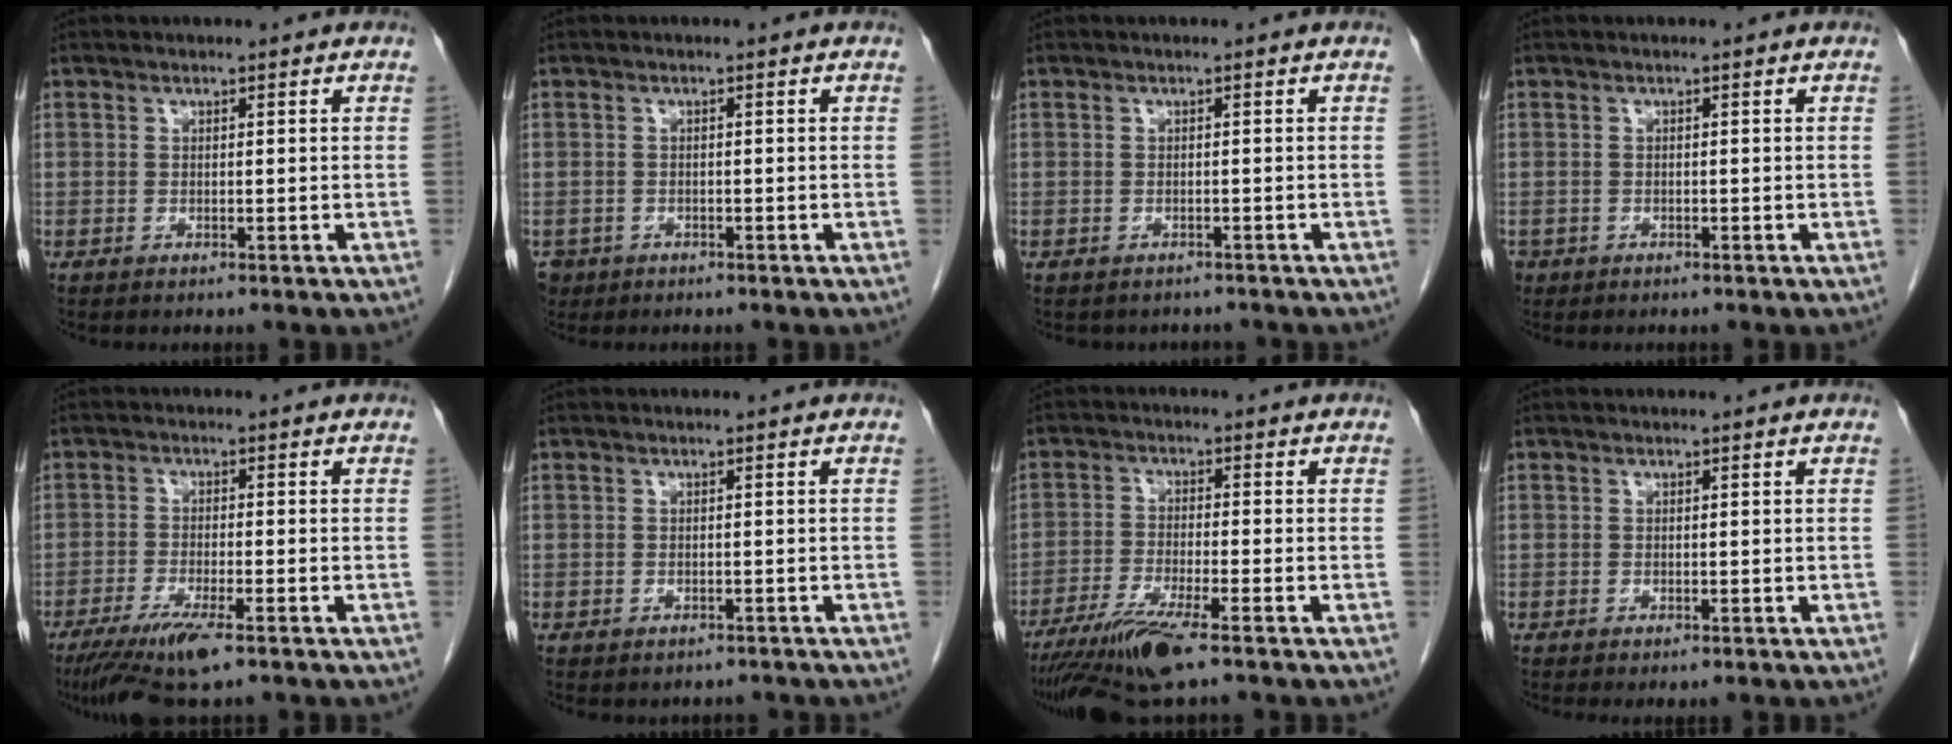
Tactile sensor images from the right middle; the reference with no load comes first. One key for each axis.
{"total": 2.8, "fx": -1.8, "fy": 2.2, "fz": 0.3, "tx": -0.008, "ty": 0.003, "tz": -0.029}
{"total": 3.3, "fx": -2.9, "fy": 1.6, "fz": 0.4, "tx": -0.008, "ty": 0.003, "tz": -0.036}
{"total": 1.9, "fx": -1.2, "fy": 1.5, "fz": 0.3, "tx": -0.009, "ty": 0.001, "tz": -0.021}
{"total": 7.7, "fx": -5.1, "fy": 0.6, "fz": 5.7, "tx": -0.102, "ty": -0.020, "tz": -0.086}
{"total": 1.8, "fx": -1.5, "fy": 1.0, "fz": 0.3, "tx": -0.005, "ty": 0.001, "tz": -0.018}
{"total": 8.8, "fx": -6.5, "fy": -0.3, "fz": 6.0, "tx": -0.109, "ty": -0.029, "tz": -0.117}
{"total": 0.6, "fx": -0.3, "fy": 0.2, "fz": 0.4, "tx": -0.006, "ty": -0.002, "tz": -0.003}